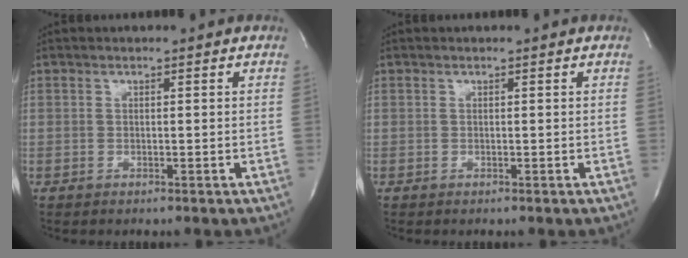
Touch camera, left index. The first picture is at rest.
{"total": 0.0}